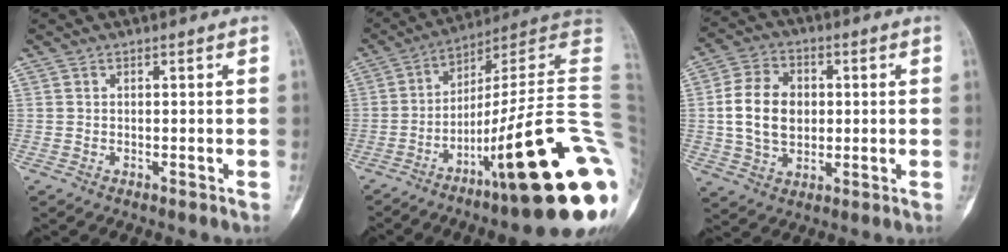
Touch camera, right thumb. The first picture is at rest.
{"total": 28.5, "force": [-8.5, 3.9, 26.9], "torque": [-0.297, 0.054, -0.130]}
{"total": 11.7, "force": [0.6, 8.5, 8.0], "torque": [-0.127, 0.008, 0.012]}